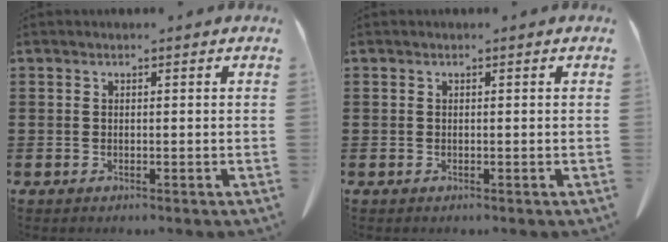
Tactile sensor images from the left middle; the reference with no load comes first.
{"total": 0.0}